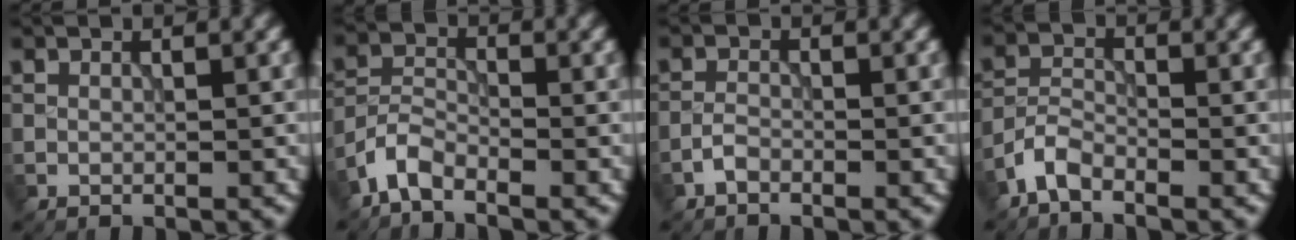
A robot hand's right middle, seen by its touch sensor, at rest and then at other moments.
{"total": 3.0, "force": [-2.5, 1.1, 1.5], "torque": [-0.032, 0.004, -0.062]}
{"total": 1.1, "force": [-0.9, 0.4, 0.5], "torque": [-0.011, 0.004, -0.023]}
{"total": 2.7, "force": [-2.1, 1.0, 1.3], "torque": [-0.027, 0.007, -0.053]}